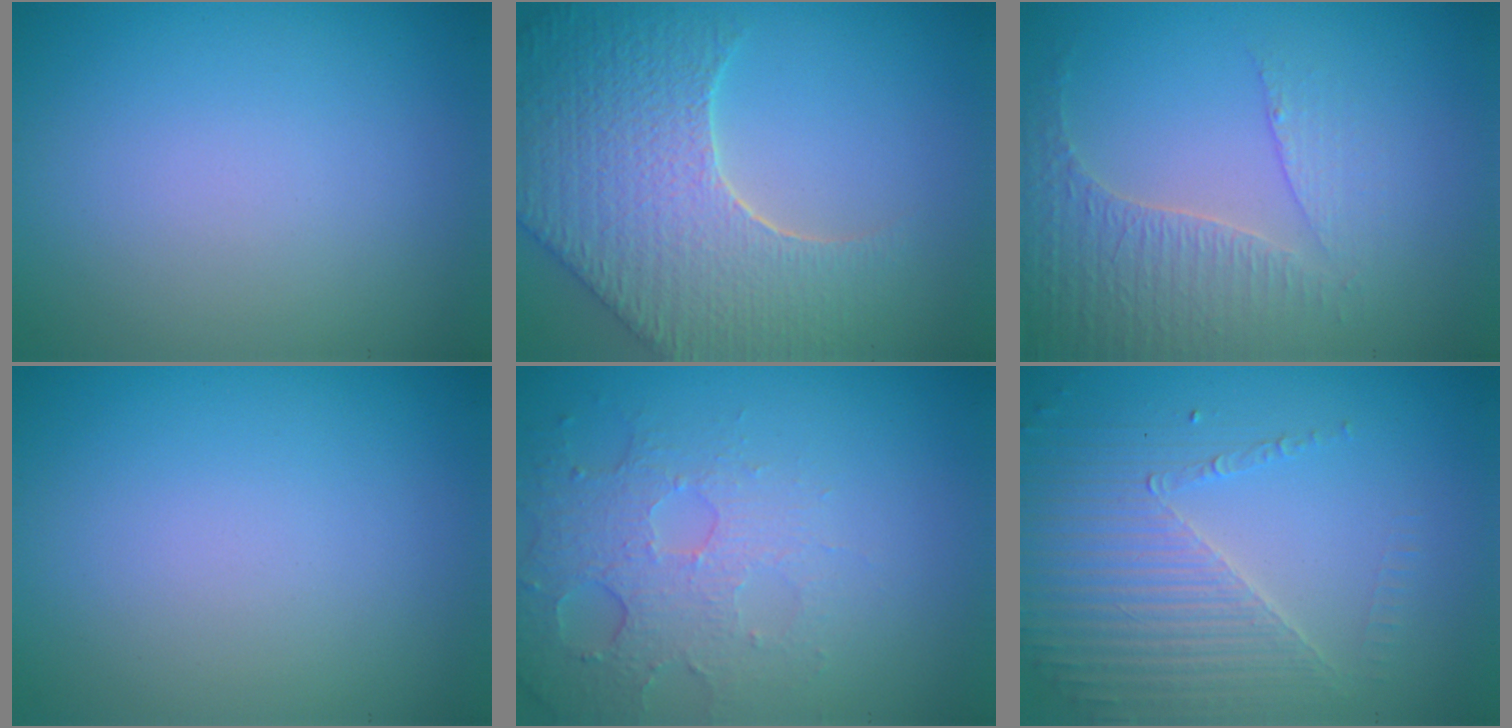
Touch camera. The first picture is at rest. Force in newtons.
{"total": 8.3, "press": 6.4, "slide": 5.2}
{"total": 3.6, "press": 2.8, "slide": 2.3}
{"total": 0.0}
{"total": 5.0, "press": 3.3, "slide": 3.8}
{"total": 3.9, "press": 3.6, "slide": 1.6}